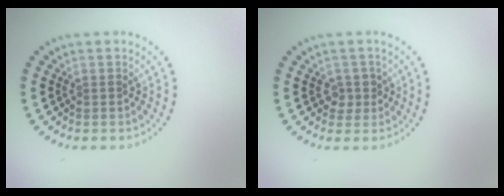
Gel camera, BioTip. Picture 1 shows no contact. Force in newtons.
{"total": 1.5, "press": 1.3, "slide": 0.7}